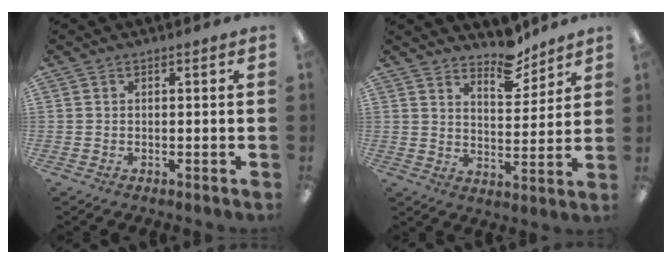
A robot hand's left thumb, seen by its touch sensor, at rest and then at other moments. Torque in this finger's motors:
{"motor_torque": [0.08, 0.05, -0.31, 0.09, 0.06]}